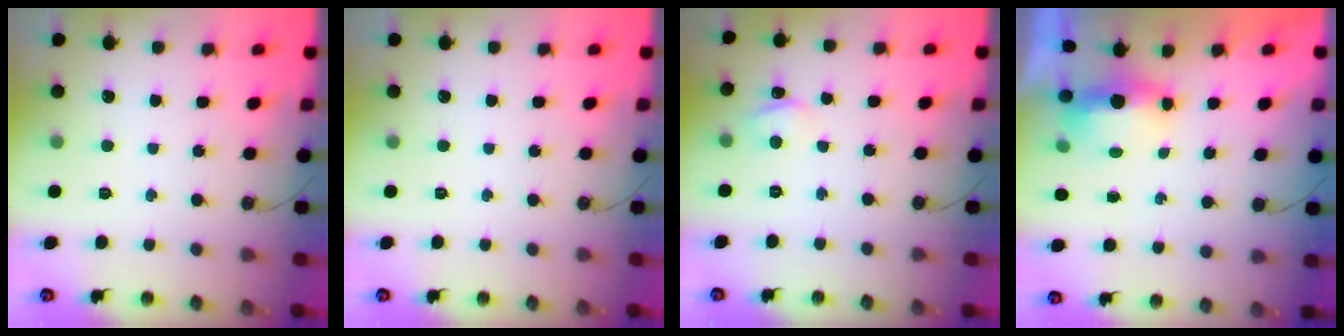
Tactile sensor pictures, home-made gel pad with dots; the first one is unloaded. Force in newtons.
{"total": 0.0}
{"total": 2.8, "press": 2.7, "slide": 0.4}
{"total": 6.5, "press": 5.2, "slide": 3.8}